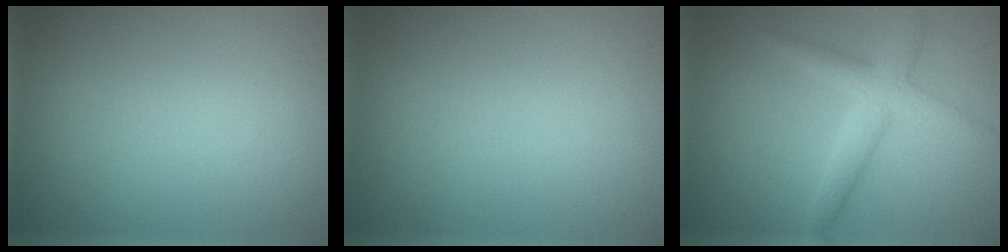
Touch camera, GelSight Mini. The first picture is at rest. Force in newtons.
{"total": 0.0}
{"total": 3.2, "press": 3.2, "slide": 0.1}